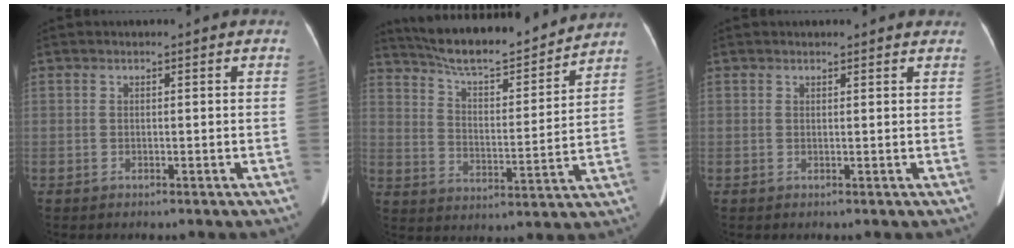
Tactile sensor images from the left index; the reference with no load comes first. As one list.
[{"total": 17.4, "force": [16.0, 1.8, 6.5], "torque": [-0.113, 0.000, 0.248]}, {"total": 2.7, "force": [2.6, 0.8, 0.5], "torque": [-0.008, 0.007, 0.018]}]